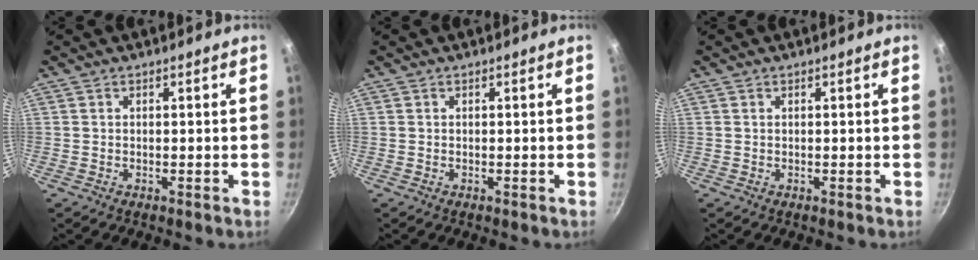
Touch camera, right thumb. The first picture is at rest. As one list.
[{"total": 0.0}, {"total": 0.0}]